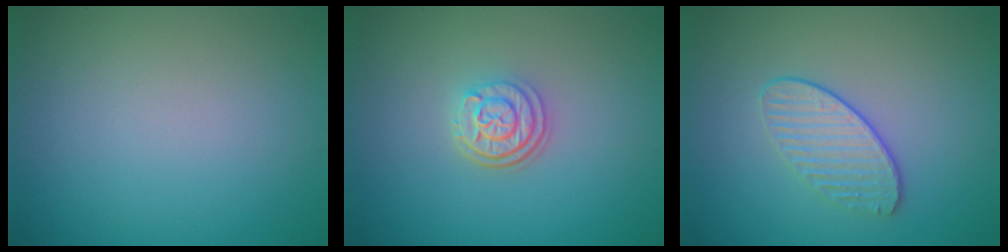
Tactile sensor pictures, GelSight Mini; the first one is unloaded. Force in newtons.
{"total": 3.1, "press": 2.4, "slide": 1.9}
{"total": 2.2, "press": 1.8, "slide": 1.2}